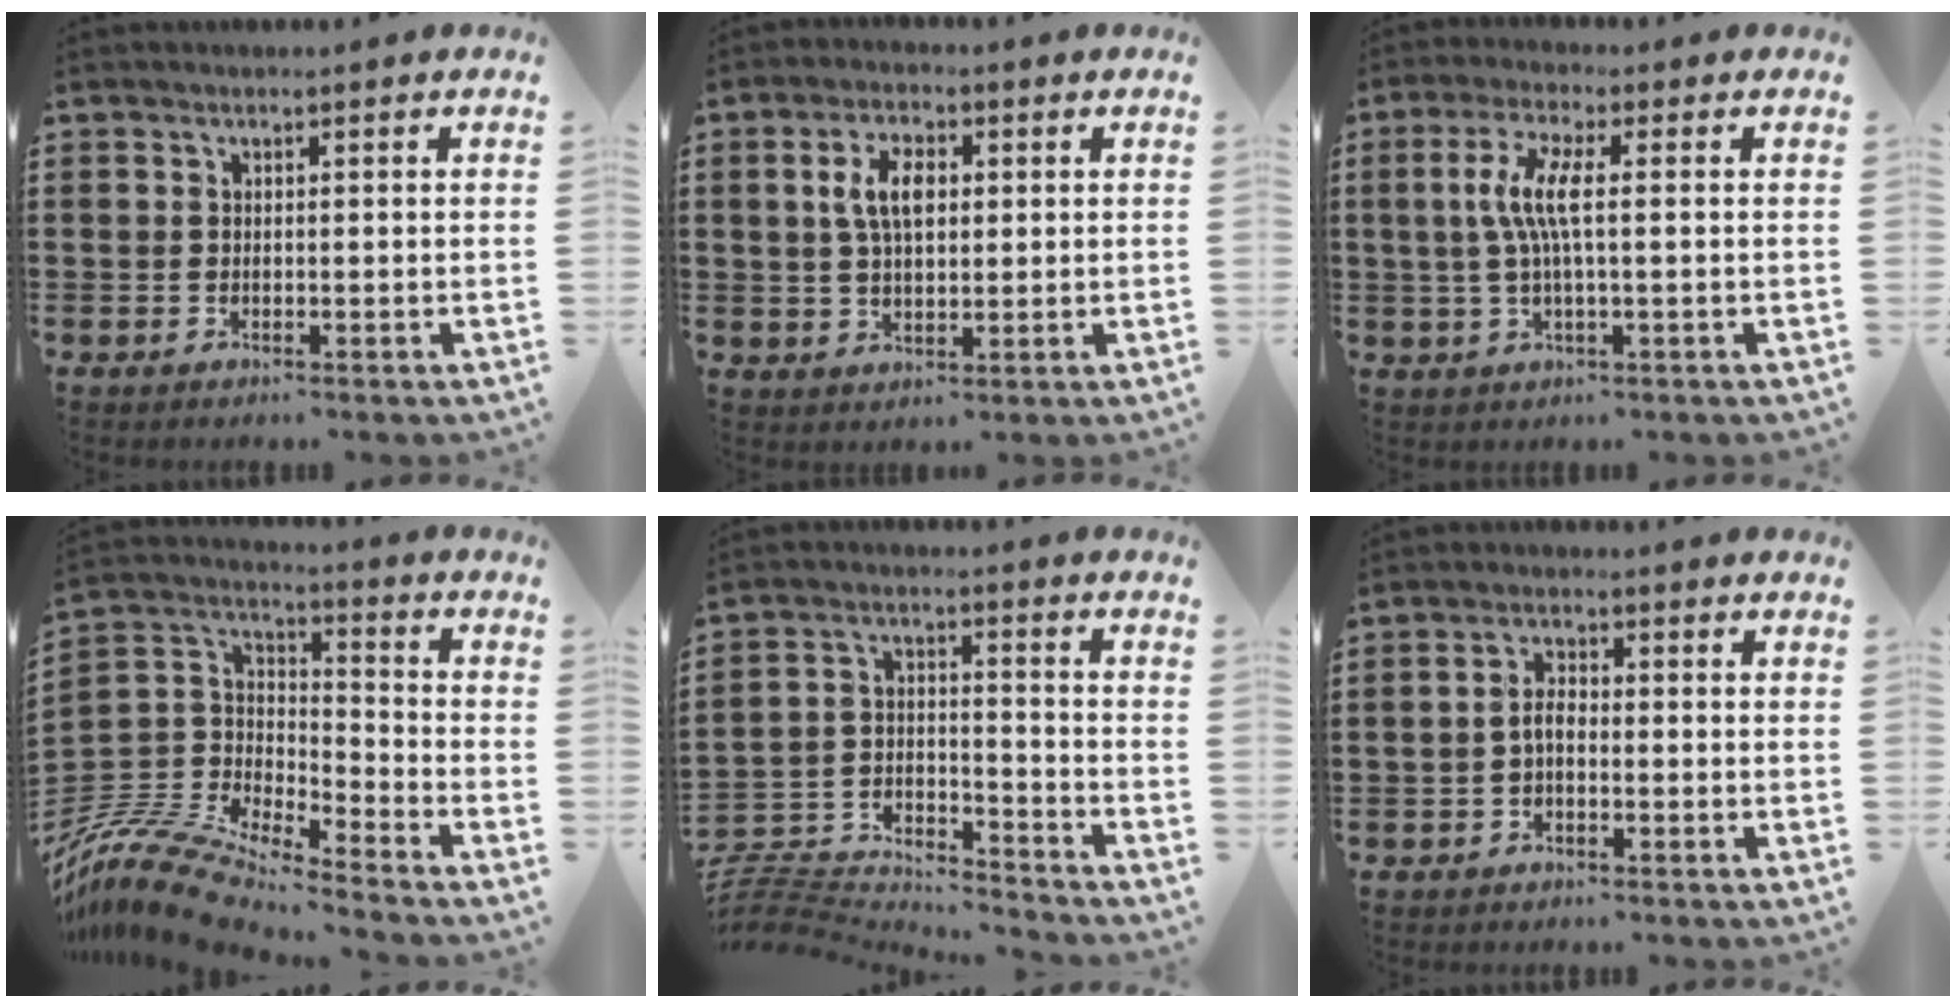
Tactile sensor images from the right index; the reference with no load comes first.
{"total": 6.0, "force": [1.3, 3.1, 4.9], "torque": [-0.106, 0.015, 0.020]}
{"total": 6.2, "force": [0.2, 1.1, 6.1], "torque": [-0.135, -0.009, -0.008]}
{"total": 11.3, "force": [-10.6, 1.7, 3.5], "torque": [-0.099, 0.010, -0.222]}
{"total": 5.8, "force": [-5.8, 0.5, 0.5], "torque": [-0.026, -0.012, -0.123]}
{"total": 2.6, "force": [-0.8, 1.2, 2.2], "torque": [-0.049, 0.002, -0.020]}